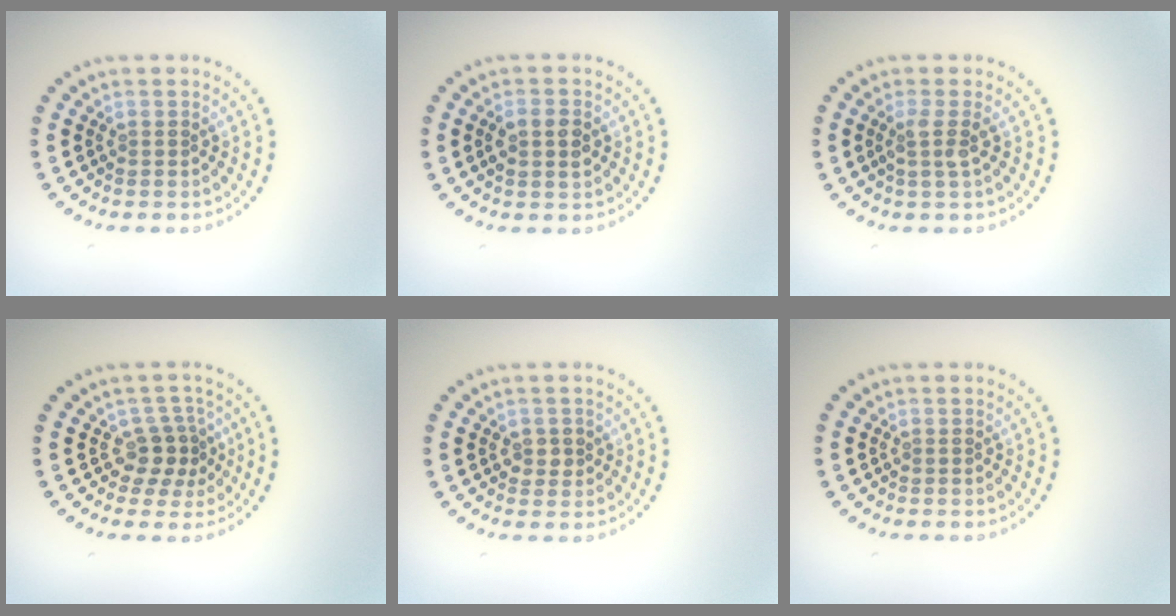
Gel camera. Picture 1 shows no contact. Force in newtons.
{"total": 2.3, "press": 2.3, "slide": 0.3}
{"total": 1.8, "press": 1.3, "slide": 1.2}
{"total": 2.8, "press": 2.2, "slide": 1.7}
{"total": 1.5, "press": 1.4, "slide": 0.4}
{"total": 0.0}